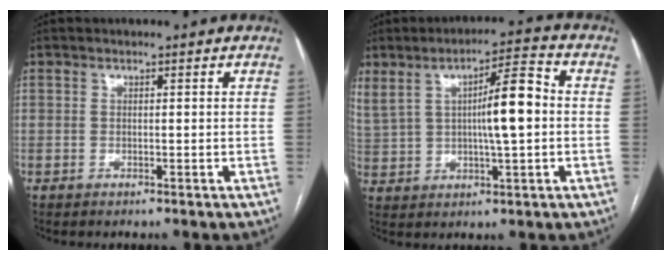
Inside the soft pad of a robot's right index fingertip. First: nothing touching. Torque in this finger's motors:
{"motor_torque": [1.61, 0.53, 0.88, 0.21]}